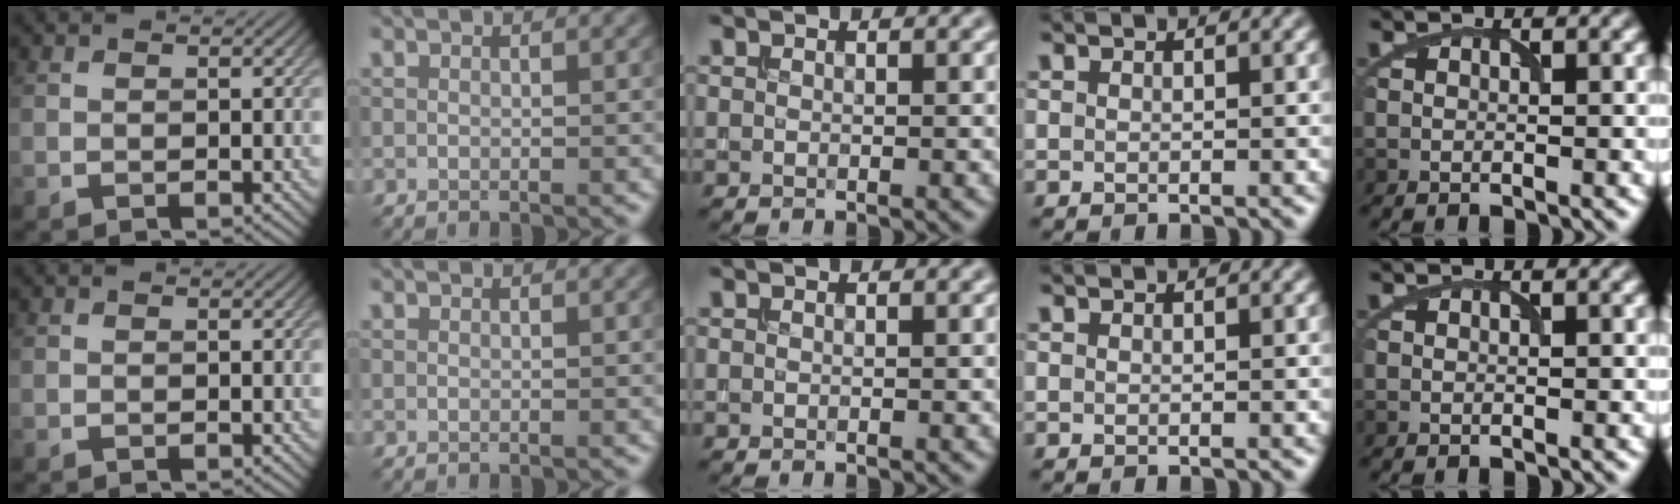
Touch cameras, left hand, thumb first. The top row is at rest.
{}